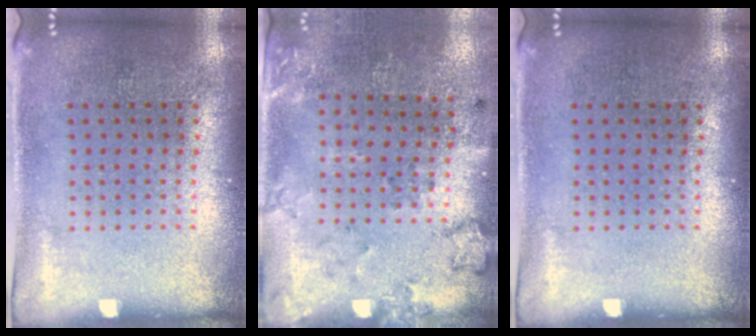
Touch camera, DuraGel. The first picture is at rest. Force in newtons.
{"total": 2.0, "press": 1.4, "slide": 1.5}
{"total": 0.0}